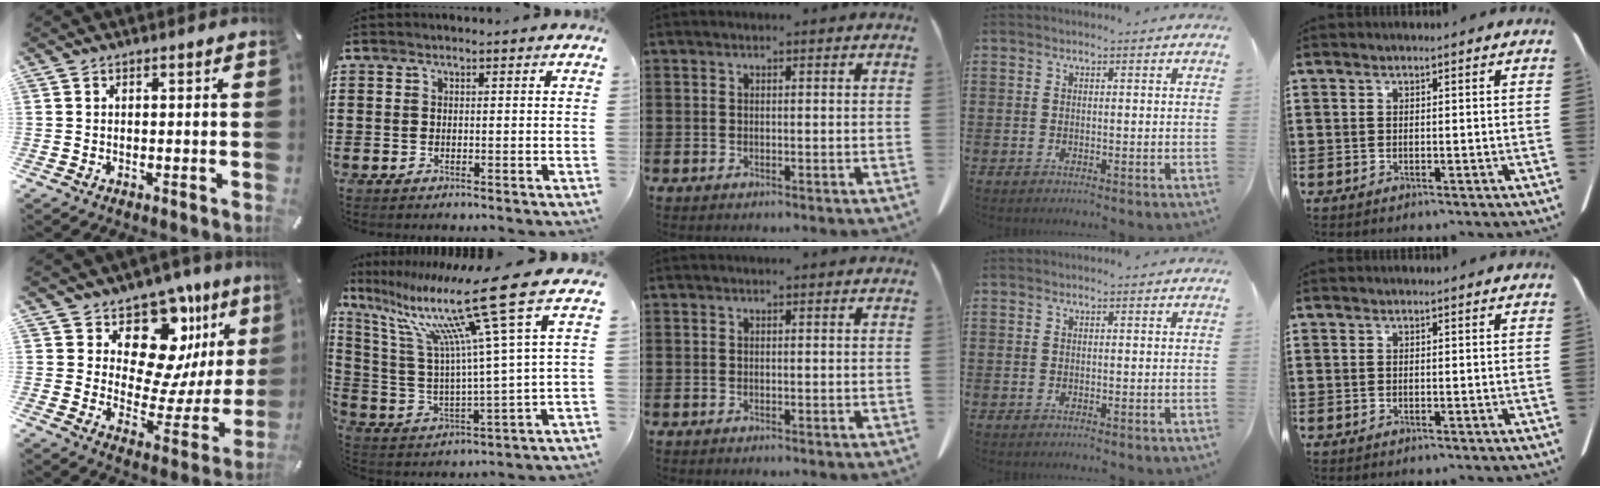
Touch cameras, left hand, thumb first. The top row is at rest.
{"thumb": {"total": 14.0, "force": [9.0, 8.8, 6.3], "torque": [-0.083, -0.096, 0.153]}, "index": {"total": 17.5, "force": [10.7, 0.4, 13.8], "torque": [-0.287, -0.067, 0.162]}}